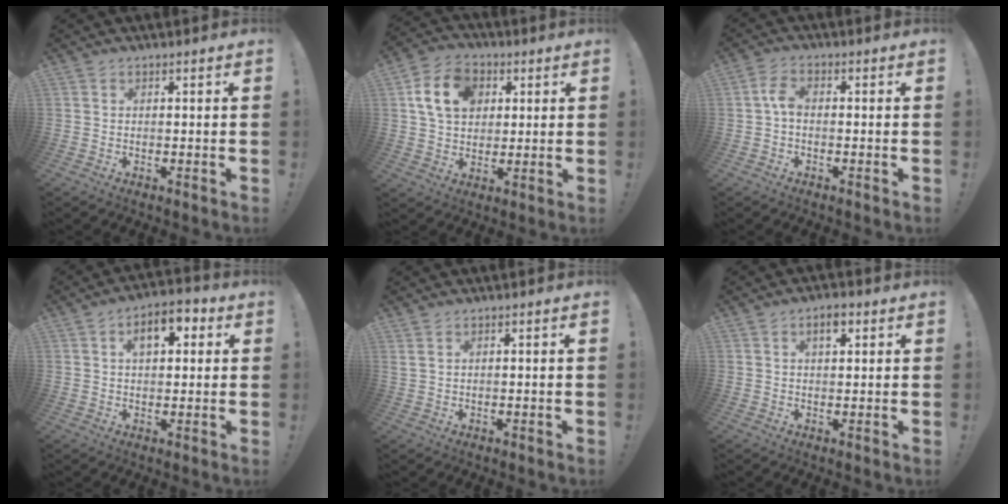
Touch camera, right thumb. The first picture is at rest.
{"total": 13.4, "force": [4.4, 10.2, 7.5], "torque": [-0.133, 0.003, 0.087]}
{"total": 4.1, "force": [-0.1, 2.2, 3.4], "torque": [-0.074, 0.010, -0.002]}
{"total": 8.2, "force": [2.7, 4.7, 6.2], "torque": [-0.082, 0.003, 0.041]}
{"total": 1.7, "force": [0.9, 0.7, 1.3], "torque": [-0.035, 0.004, 0.020]}
{"total": 4.1, "force": [1.8, 2.0, 3.1], "torque": [-0.042, -0.001, 0.026]}